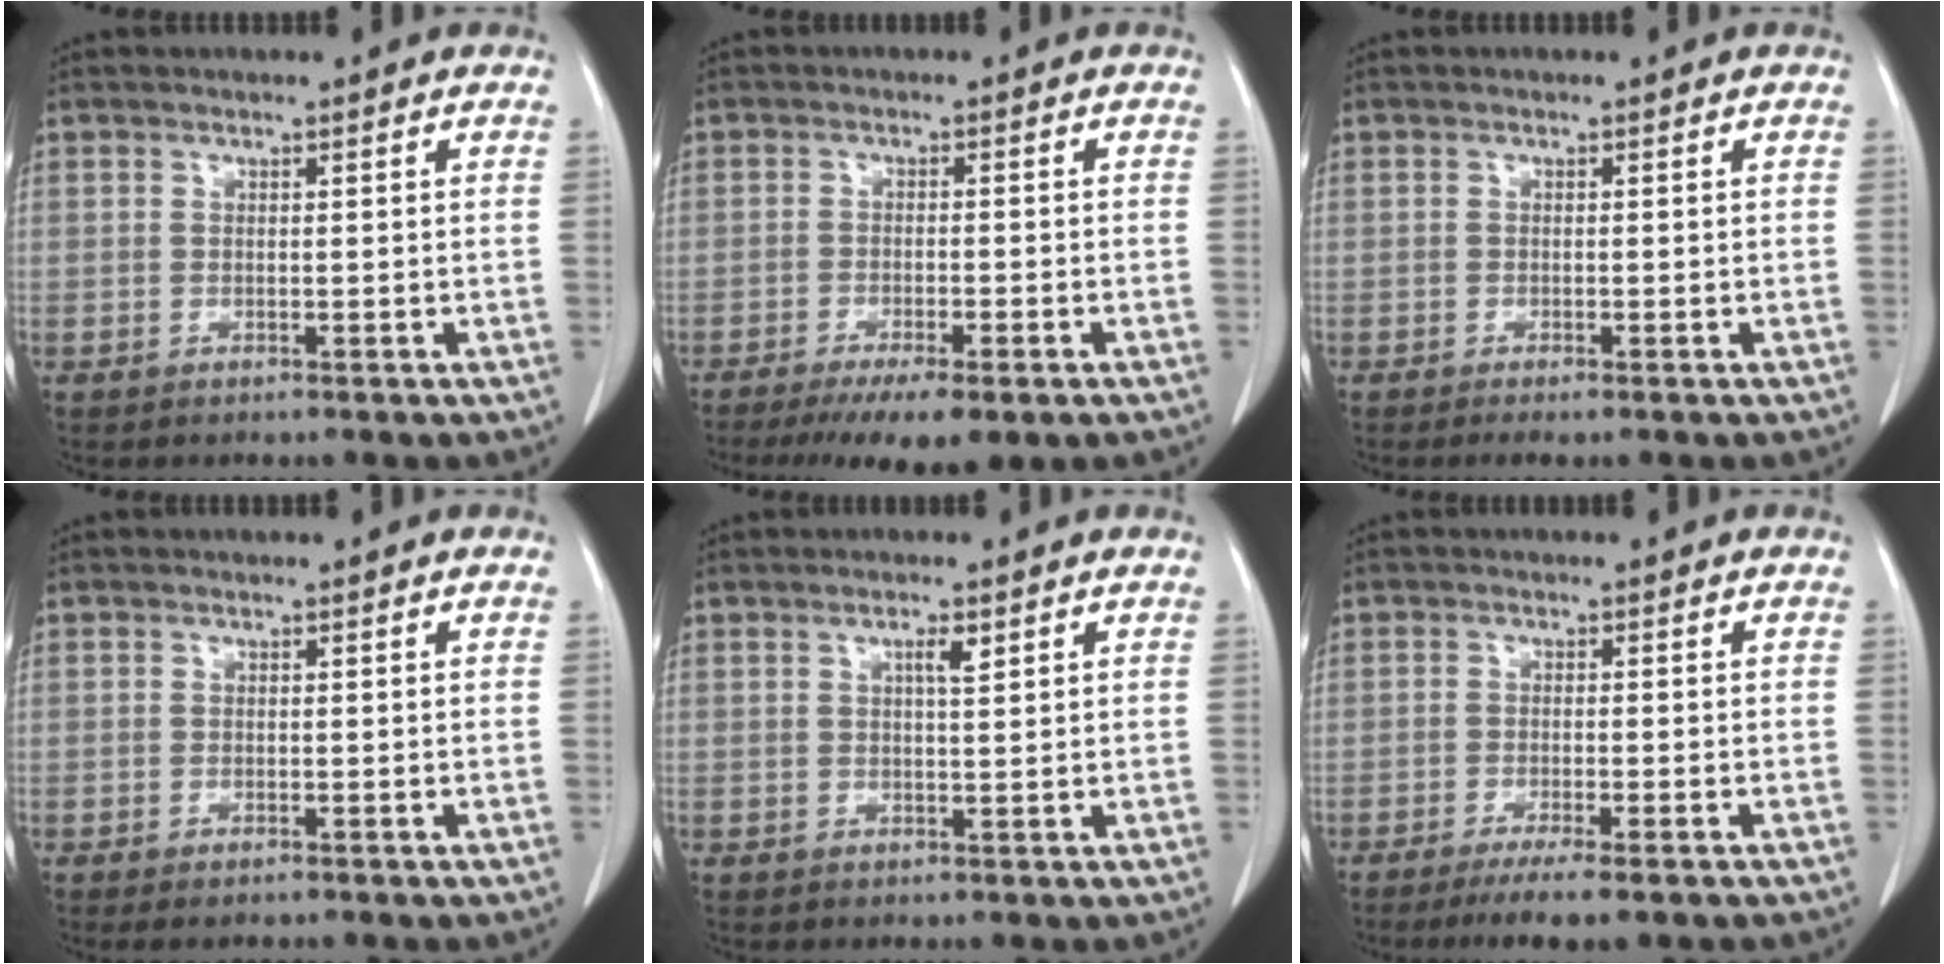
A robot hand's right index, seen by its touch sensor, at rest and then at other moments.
{"total": 8.9, "force": [-6.1, 1.5, 6.3], "torque": [-0.092, -0.018, -0.093]}
{"total": 1.4, "force": [-1.0, 0.0, 1.0], "torque": [-0.019, -0.006, -0.014]}
{"total": 1.2, "force": [-0.9, 0.4, 0.7], "torque": [-0.012, -0.003, -0.010]}
{"total": 2.1, "force": [1.0, 0.2, 1.8], "torque": [-0.033, -0.001, 0.015]}
{"total": 6.3, "force": [-4.6, 0.3, 4.3], "torque": [-0.062, -0.014, -0.068]}